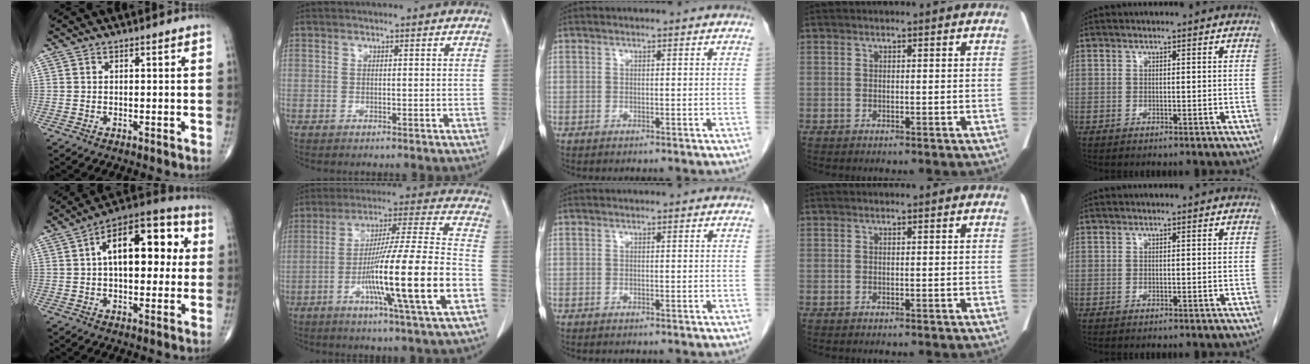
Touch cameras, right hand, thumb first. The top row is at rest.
{"thumb": {"total": 18.2, "force": [3.3, 9.4, 15.1], "torque": [-0.194, 0.033, 0.040]}, "index": {"total": 19.1, "force": [-6.1, -0.7, 18.1], "torque": [-0.308, -0.011, -0.107]}}